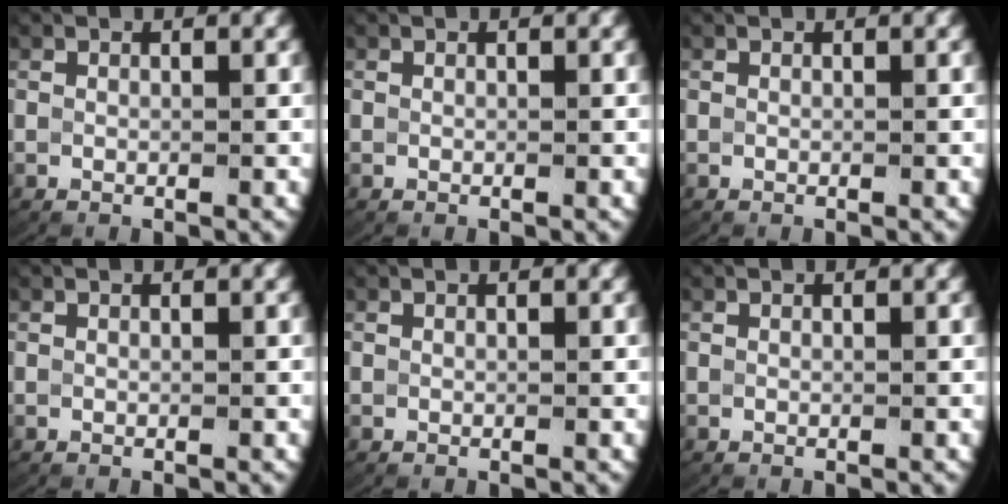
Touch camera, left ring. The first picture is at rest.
{"total": 0.0}
{"total": 0.0}
{"total": 0.0}
{"total": 0.0}
{"total": 0.0}